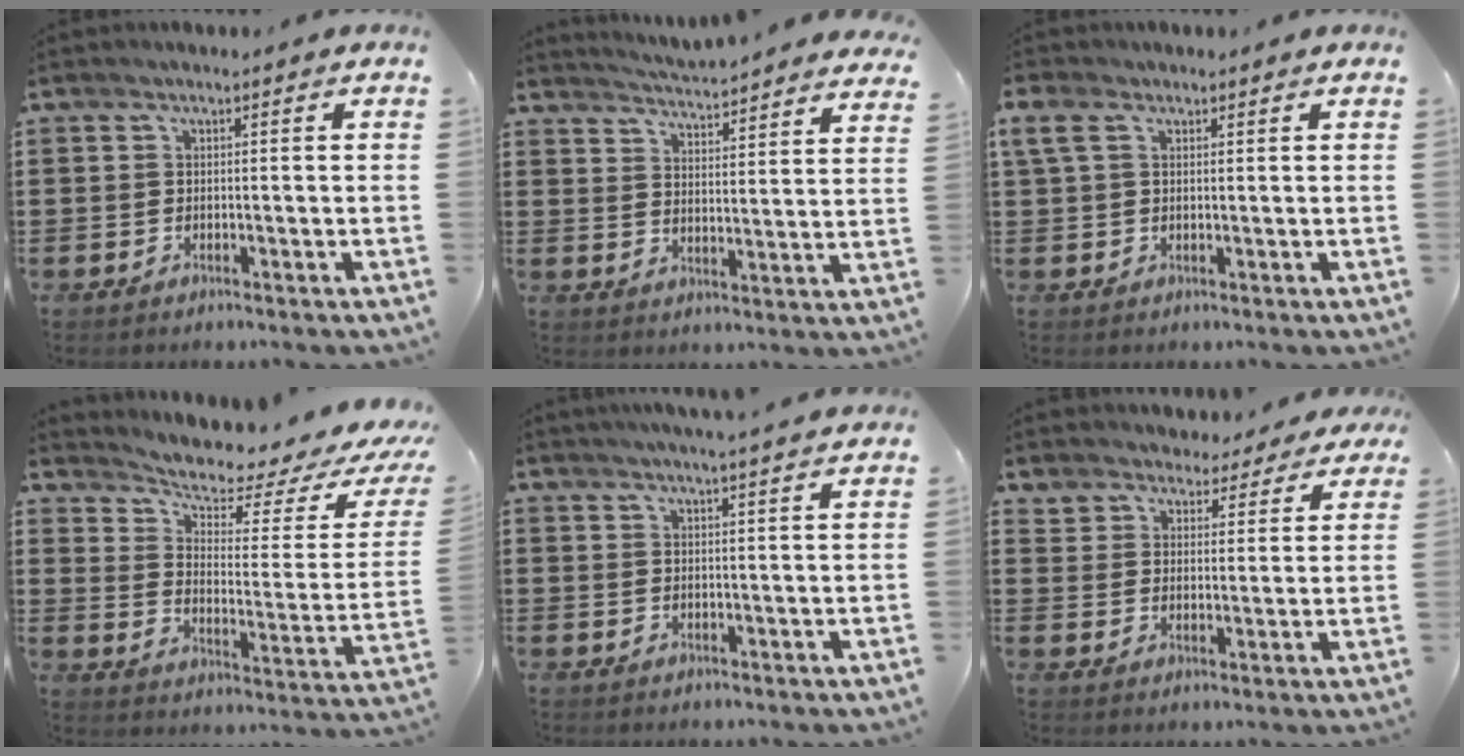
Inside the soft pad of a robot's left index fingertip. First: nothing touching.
{"total": 4.3, "force": [4.3, -0.7, 0.3], "torque": [-0.028, -0.036, 0.072]}
{"total": 3.5, "force": [1.5, 2.0, 2.5], "torque": [-0.063, 0.004, 0.026]}
{"total": 4.6, "force": [3.9, 0.7, 2.3], "torque": [-0.062, -0.041, 0.060]}
{"total": 2.9, "force": [2.7, -0.9, 0.7], "torque": [-0.021, -0.011, 0.049]}
{"total": 4.8, "force": [4.7, 1.1, -0.1], "torque": [-0.023, -0.021, 0.087]}